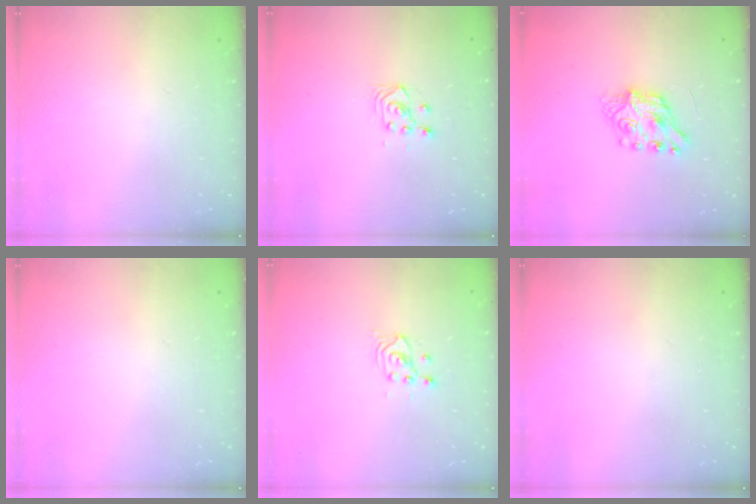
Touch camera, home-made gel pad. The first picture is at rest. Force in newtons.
{"total": 3.6, "press": 3.2, "slide": 1.6}
{"total": 7.2, "press": 7.1, "slide": 0.4}
{"total": 0.0}
{"total": 2.7, "press": 2.7, "slide": 0.3}
{"total": 0.0}